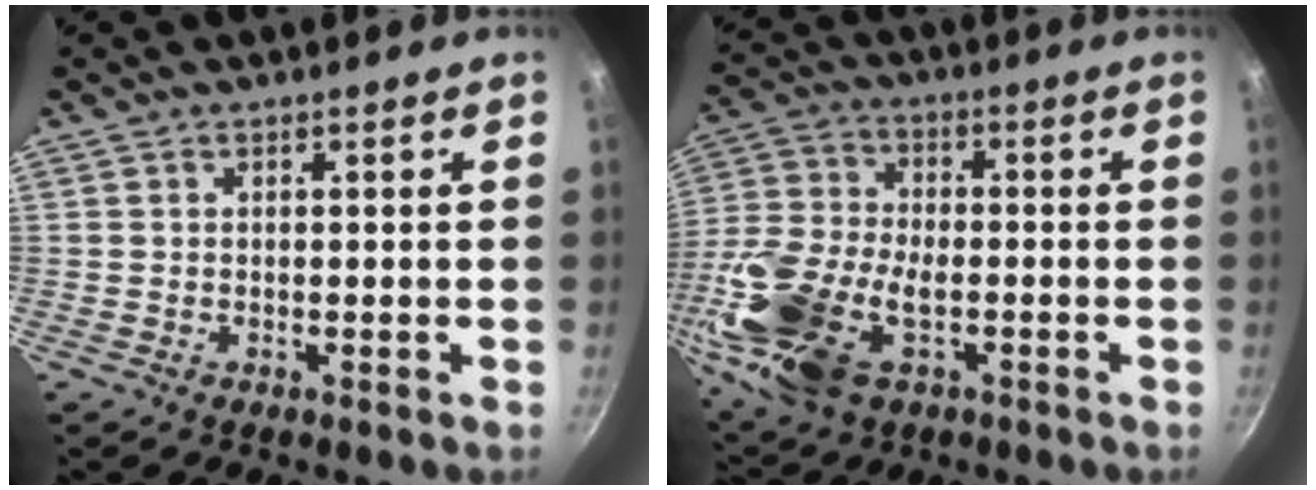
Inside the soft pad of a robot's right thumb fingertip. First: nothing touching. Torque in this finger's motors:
{"motor_torque": [2.51, 2.49, 0.39, -0.29, 0.45]}